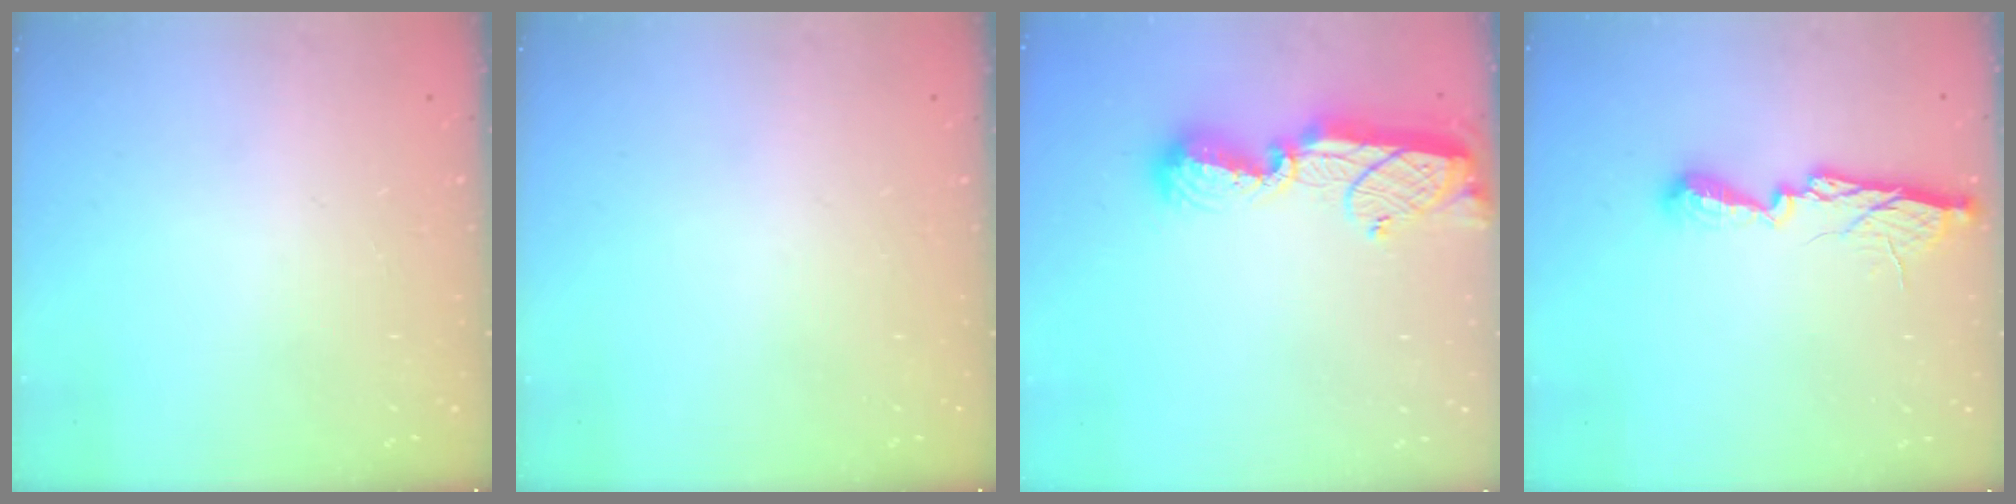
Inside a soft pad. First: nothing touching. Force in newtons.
{"total": 0.0}
{"total": 12.7, "press": 12.7, "slide": 1.0}
{"total": 10.7, "press": 10.7, "slide": 0.3}